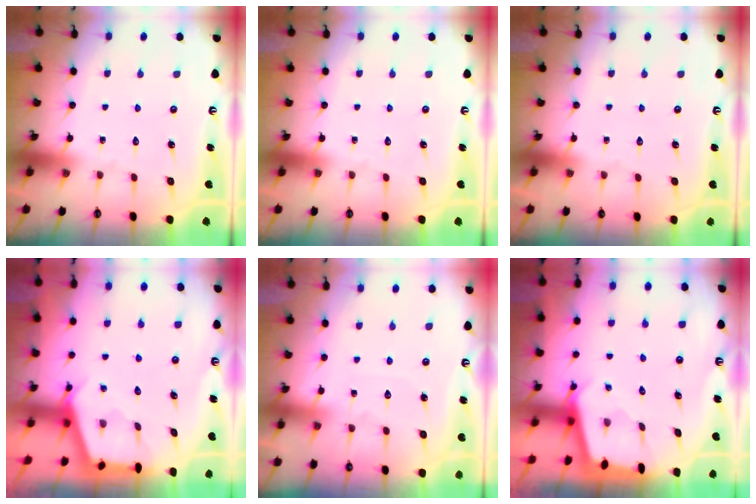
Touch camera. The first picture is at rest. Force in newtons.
{"total": 0.0}
{"total": 0.0}
{"total": 2.7, "press": 2.7, "slide": 0.3}
{"total": 2.7, "press": 2.7, "slide": 0.4}
{"total": 1.8, "press": 1.8, "slide": 0.2}